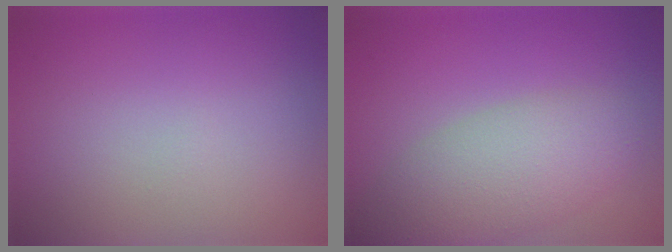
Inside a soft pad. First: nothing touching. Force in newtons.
{"total": 5.4, "press": 5.4, "slide": 0.2}